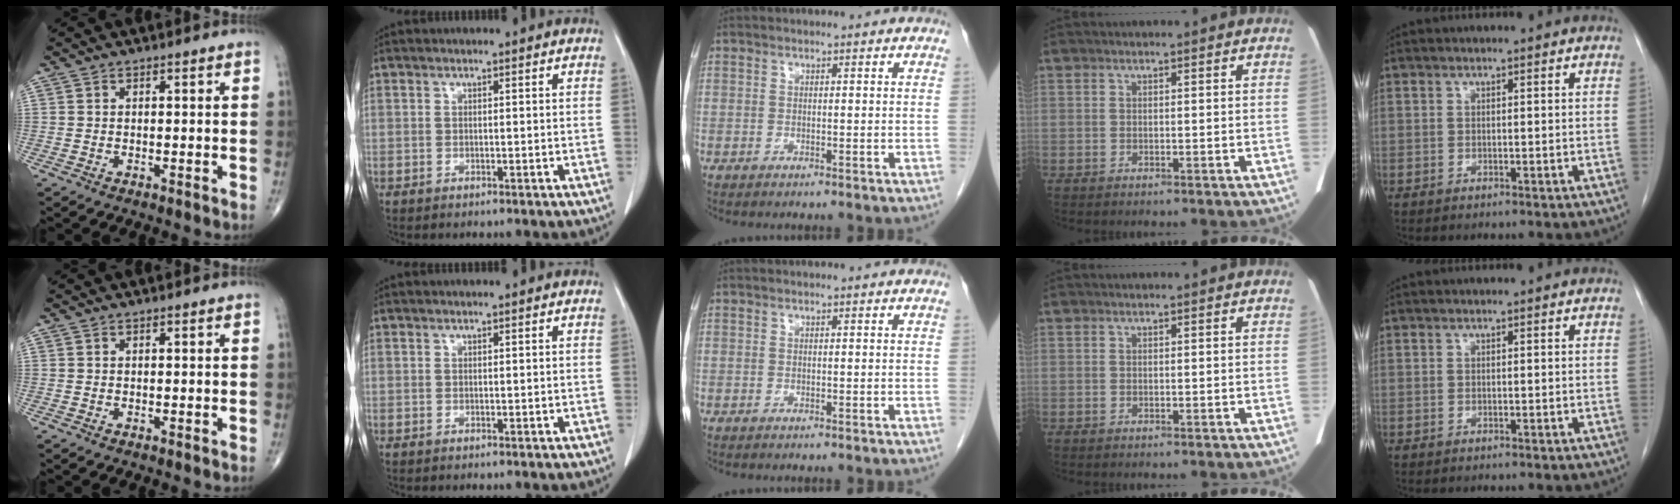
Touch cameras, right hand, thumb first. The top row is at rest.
{}